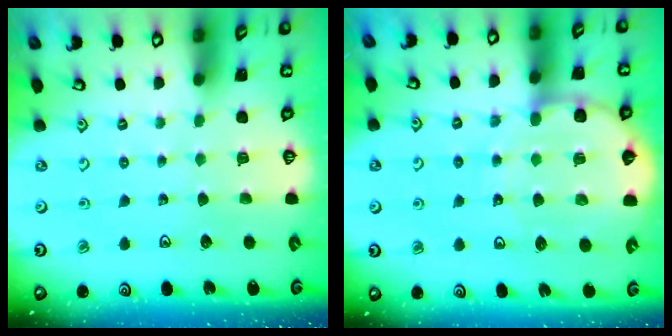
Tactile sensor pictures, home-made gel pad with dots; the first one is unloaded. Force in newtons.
{"total": 9.6, "press": 9.1, "slide": 3.1}